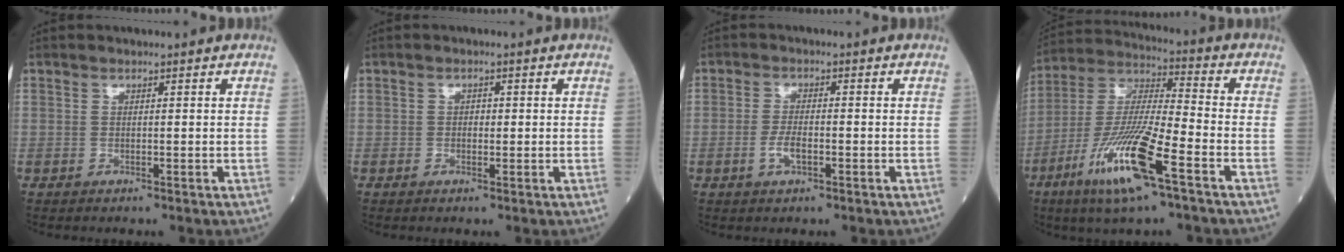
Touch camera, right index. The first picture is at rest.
{"total": 1.2, "force": [0.0, 0.8, 0.9], "torque": [-0.012, 0.002, 0.000]}
{"total": 3.0, "force": [-1.1, 1.0, 2.6], "torque": [-0.055, 0.001, -0.020]}
{"total": 15.5, "force": [-7.7, 1.4, 13.4], "torque": [-0.276, -0.024, -0.144]}